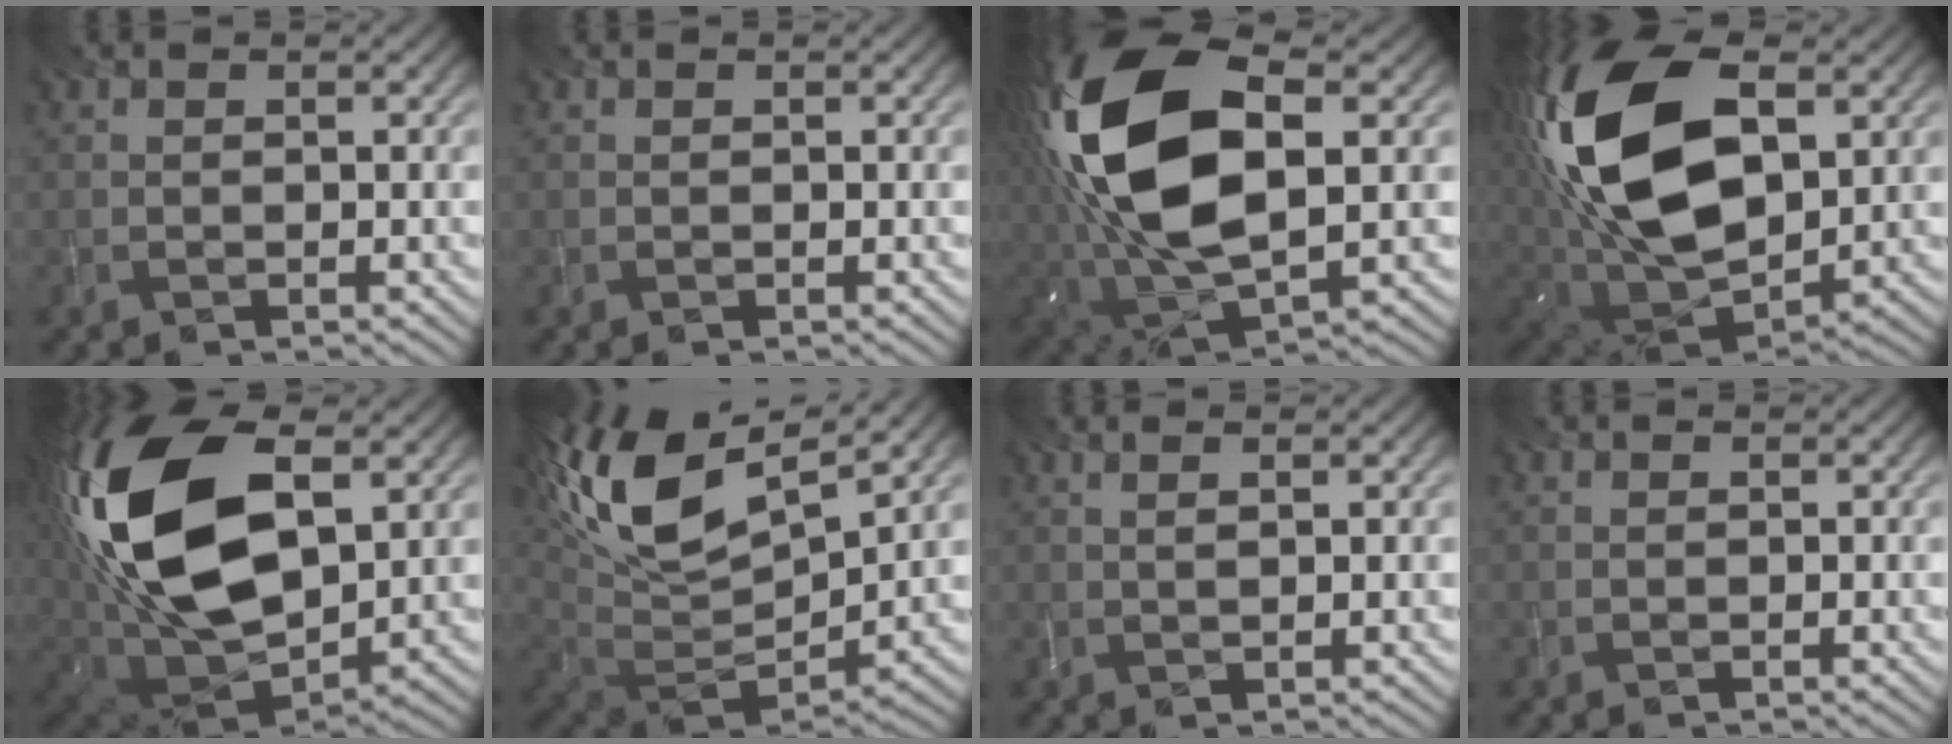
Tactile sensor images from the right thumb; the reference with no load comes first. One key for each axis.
{"total": 0.0}
{"total": 18.9, "fx": 3.2, "fy": 10.5, "fz": 15.4, "tx": -0.342, "ty": 0.005, "tz": 0.060}
{"total": 21.2, "fx": 5.3, "fy": 12.2, "fz": 16.5, "tx": -0.367, "ty": 0.017, "tz": 0.095}
{"total": 22.3, "fx": 5.9, "fy": 13.1, "fz": 17.1, "tx": -0.389, "ty": 0.013, "tz": 0.110}
{"total": 17.3, "fx": 7.5, "fy": 8.5, "fz": 13.1, "tx": -0.314, "ty": 0.028, "tz": 0.137}
{"total": 1.2, "fx": 0.6, "fy": 0.1, "fz": 1.0, "tx": -0.019, "ty": 0.002, "tz": 0.014}
{"total": 0.0}